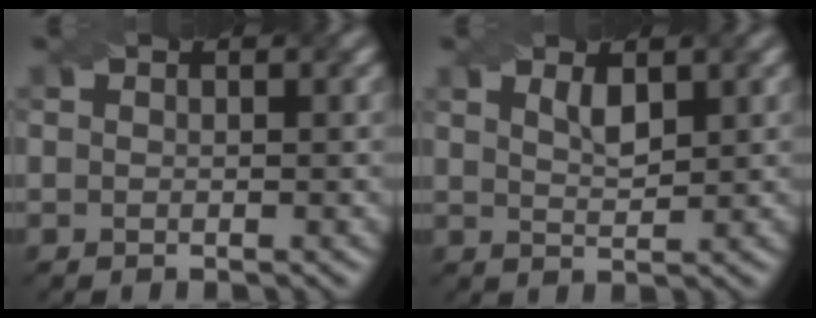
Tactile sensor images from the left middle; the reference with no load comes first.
{"total": 1.9, "force": [1.2, 0.6, 1.4], "torque": [-0.025, -0.001, 0.024]}